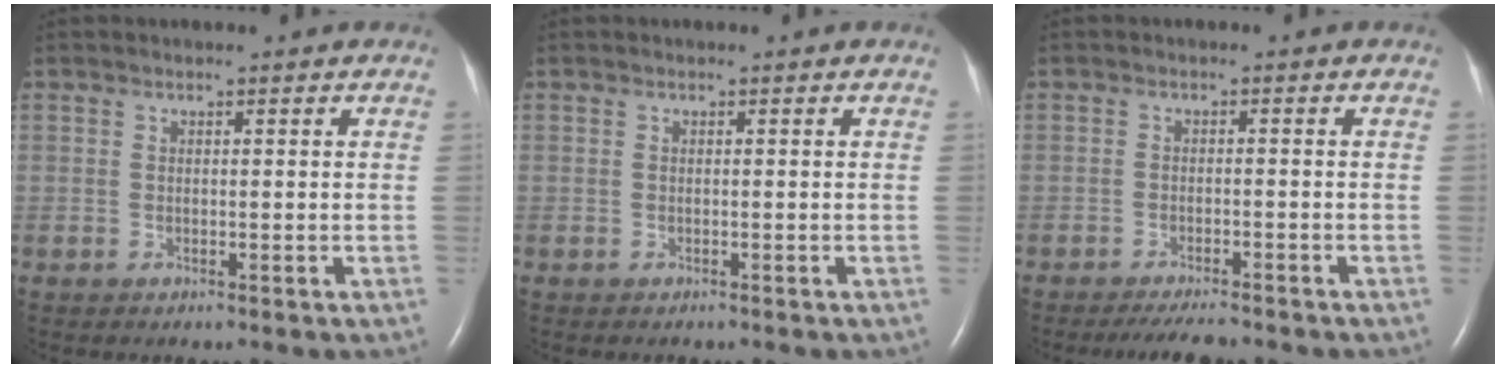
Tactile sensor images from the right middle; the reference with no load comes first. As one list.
[{"total": 0.0}, {"total": 4.8, "force": [-4.3, 0.6, 2.1], "torque": [-0.034, -0.011, -0.067]}]